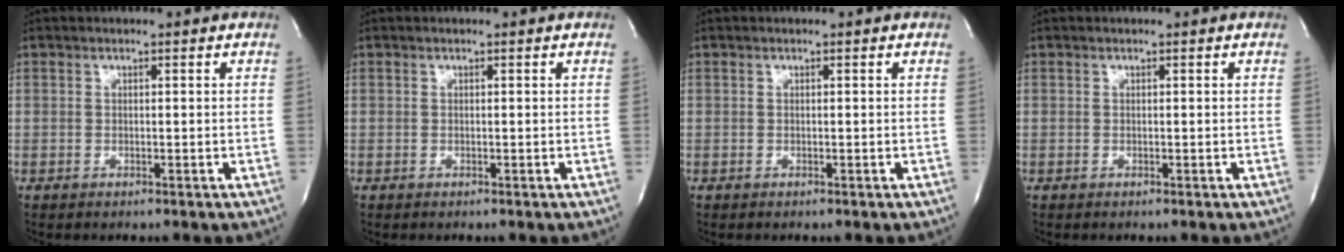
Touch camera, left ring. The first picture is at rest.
{"total": 0.0}
{"total": 0.0}
{"total": 0.0}